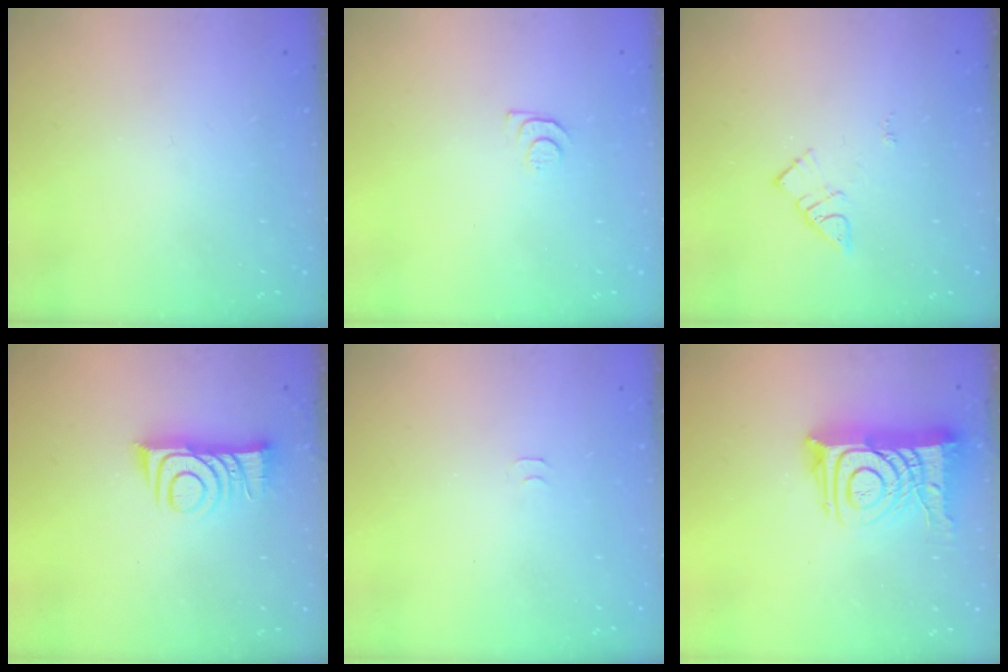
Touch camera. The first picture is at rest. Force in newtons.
{"total": 5.4, "press": 5.4, "slide": 0.7}
{"total": 6.6, "press": 6.6, "slide": 0.7}
{"total": 10.2, "press": 10.2, "slide": 0.4}
{"total": 4.0, "press": 4.0, "slide": 0.6}
{"total": 15.5, "press": 15.4, "slide": 1.5}